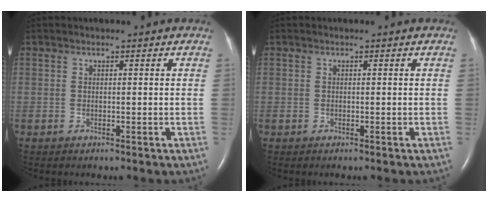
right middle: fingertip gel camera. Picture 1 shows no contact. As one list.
[{"total": 0.0}]